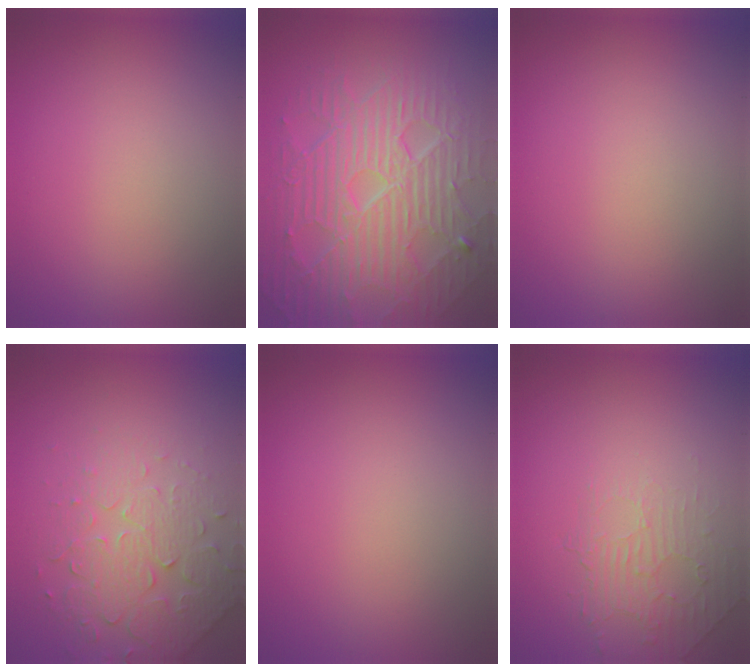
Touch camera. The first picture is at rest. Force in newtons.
{"total": 10.4, "press": 6.7, "slide": 8.0}
{"total": 0.0}
{"total": 5.1, "press": 3.7, "slide": 3.5}
{"total": 0.0}
{"total": 2.0, "press": 0.8, "slide": 1.8}